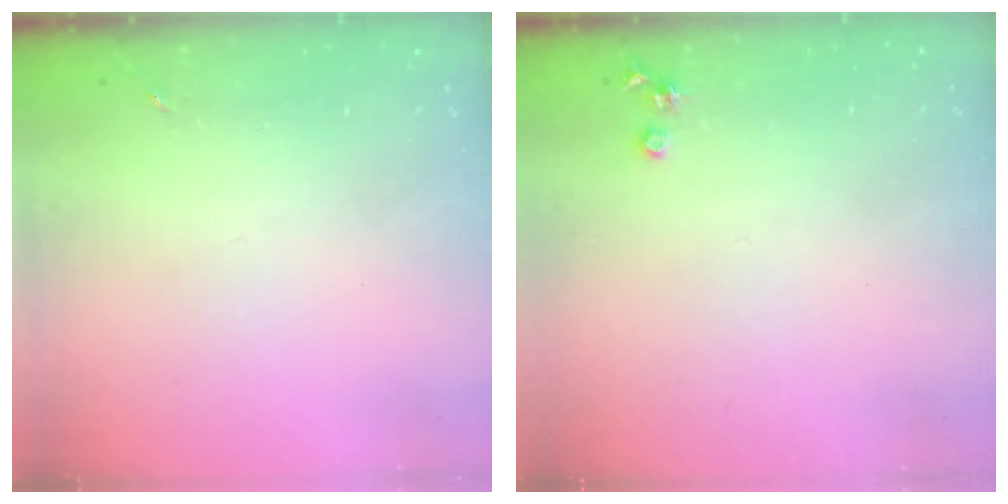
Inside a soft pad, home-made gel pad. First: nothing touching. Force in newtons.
{"total": 3.6, "press": 3.5, "slide": 0.5}